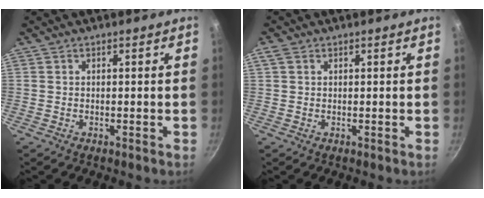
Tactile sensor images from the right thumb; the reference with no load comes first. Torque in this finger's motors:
{"motor_torque": [-0.39, 2.06, 1.10, 0.45, 0.34]}